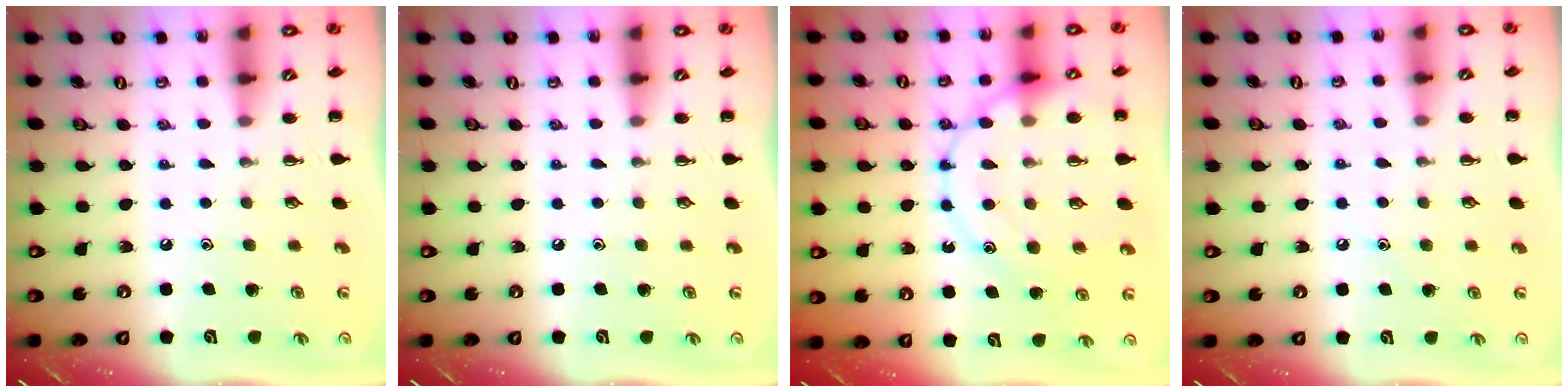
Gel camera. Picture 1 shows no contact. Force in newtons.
{"total": 0.0}
{"total": 17.0, "press": 16.9, "slide": 1.9}
{"total": 5.5, "press": 5.3, "slide": 1.6}